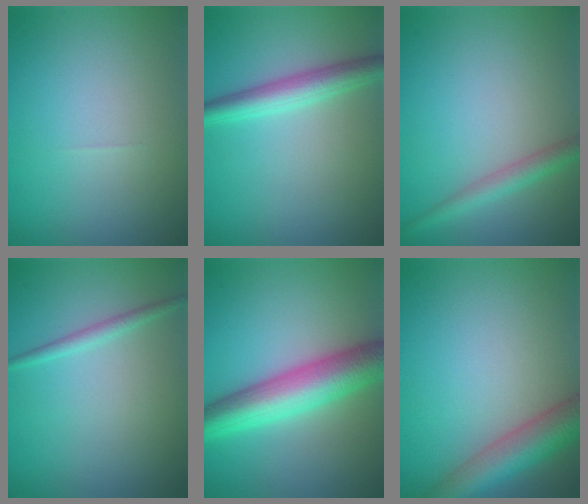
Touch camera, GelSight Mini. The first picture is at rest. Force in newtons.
{"total": 3.5, "press": 3.5, "slide": 0.1}
{"total": 2.2, "press": 2.2, "slide": 0.1}
{"total": 1.2, "press": 1.2, "slide": 0.1}
{"total": 7.4, "press": 7.4, "slide": 0.0}
{"total": 5.8, "press": 5.8, "slide": 0.2}